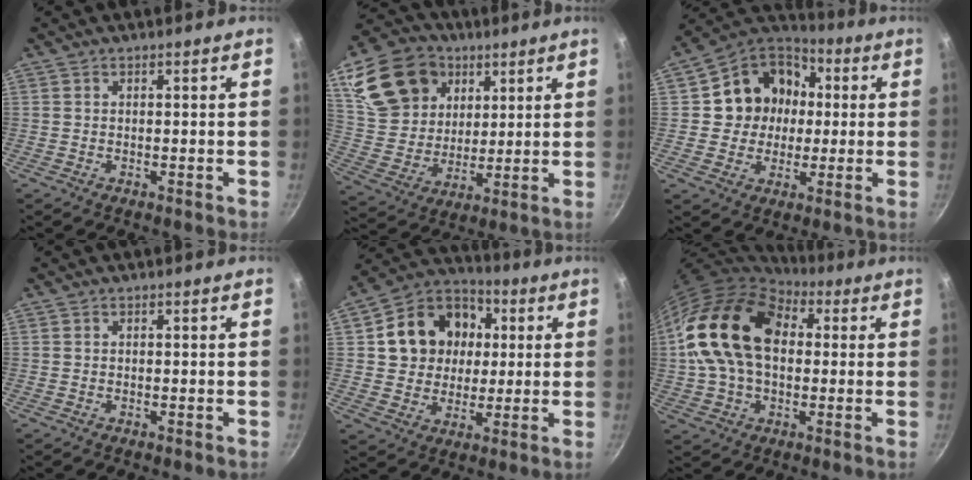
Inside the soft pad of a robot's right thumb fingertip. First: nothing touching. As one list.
[{"total": 19.6, "force": [8.8, 14.8, 9.4], "torque": [-0.163, -0.018, 0.170]}, {"total": 14.9, "force": [1.5, 13.4, 6.5], "torque": [-0.076, 0.029, 0.013]}, {"total": 0.0}, {"total": 16.3, "force": [3.0, 13.8, 8.2], "torque": [-0.115, 0.022, 0.045]}, {"total": 19.8, "force": [2.9, 13.7, 14.0], "torque": [-0.232, 0.028, 0.038]}]